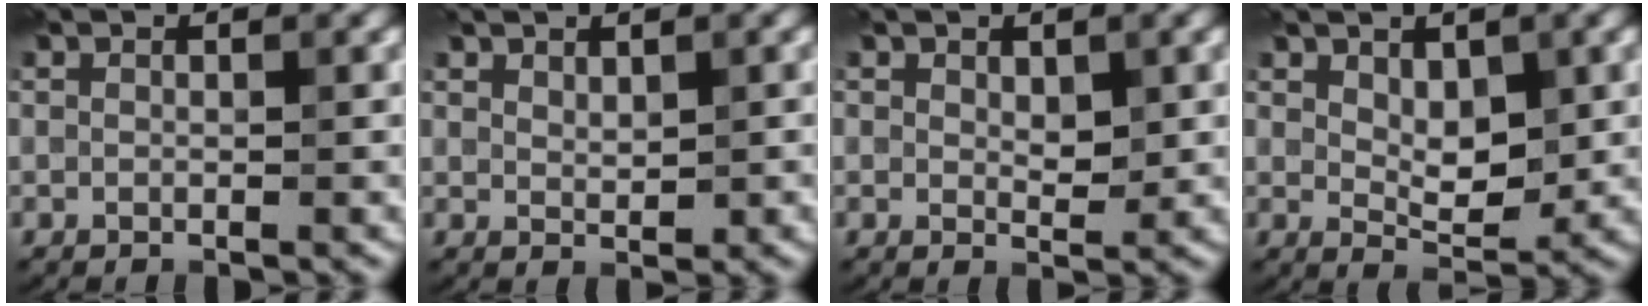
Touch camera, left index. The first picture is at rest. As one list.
[{"total": 1.4, "force": [1.0, 0.6, 0.8], "torque": [-0.017, -0.004, 0.024]}, {"total": 1.8, "force": [0.6, 1.1, 1.3], "torque": [-0.023, -0.005, 0.014]}, {"total": 3.7, "force": [1.1, 2.0, 2.9], "torque": [-0.052, -0.006, 0.023]}]